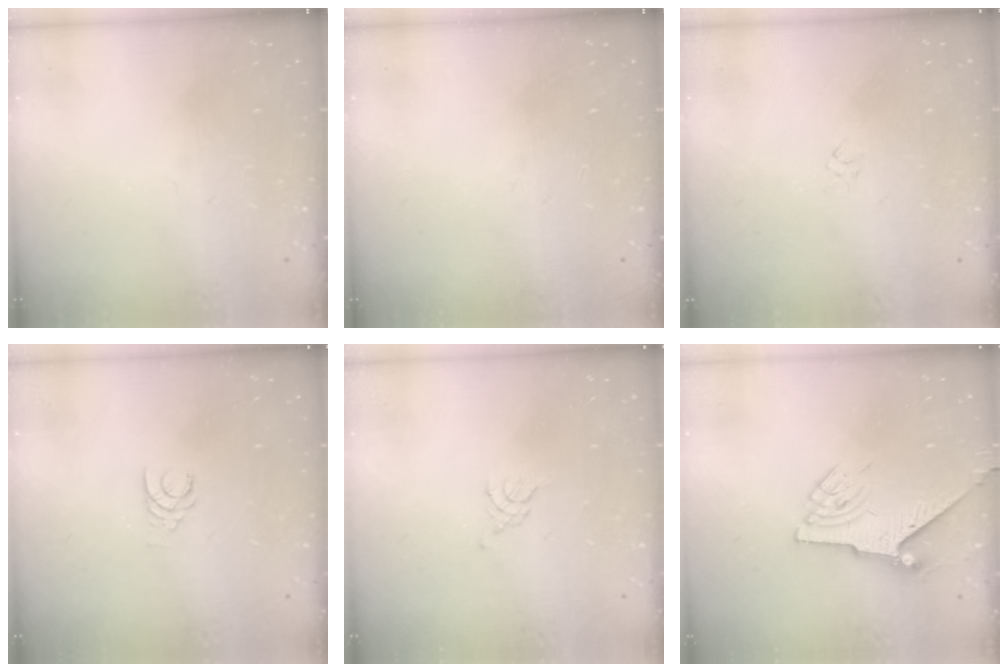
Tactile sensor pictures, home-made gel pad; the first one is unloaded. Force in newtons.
{"total": 0.0}
{"total": 2.3, "press": 2.2, "slide": 0.6}
{"total": 2.4, "press": 2.4, "slide": 0.2}
{"total": 2.3, "press": 2.2, "slide": 0.5}
{"total": 6.8, "press": 6.7, "slide": 0.9}